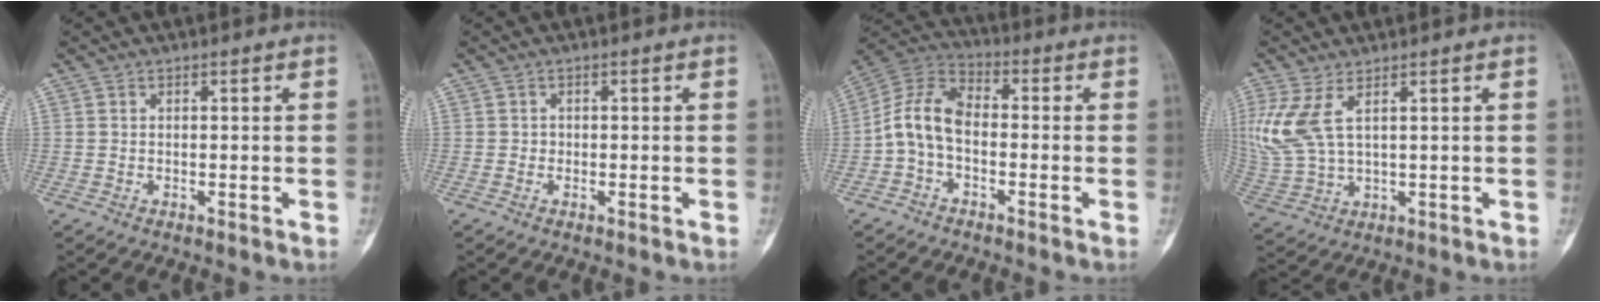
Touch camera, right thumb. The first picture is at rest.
{"total": 0.6, "force": [-0.1, 0.6, 0.1], "torque": [0.003, 0.004, -0.002]}
{"total": 9.2, "force": [-1.8, 5.9, 6.9], "torque": [-0.124, 0.032, -0.051]}
{"total": 9.3, "force": [3.8, 3.8, 7.6], "torque": [-0.190, -0.009, 0.090]}